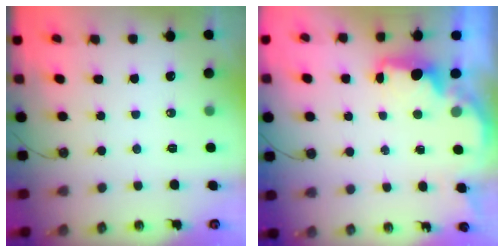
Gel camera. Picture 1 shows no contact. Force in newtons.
{"total": 2.3, "press": 2.2, "slide": 0.8}